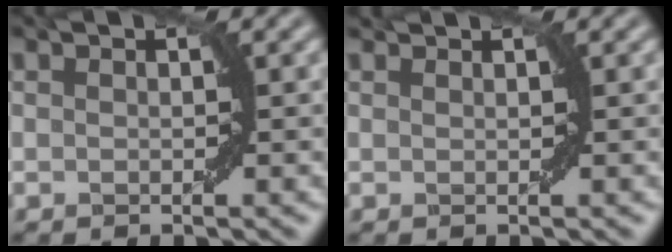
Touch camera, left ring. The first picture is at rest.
{"total": 1.1, "force": [1.1, 0.0, 0.2], "torque": [-0.007, -0.003, 0.011]}